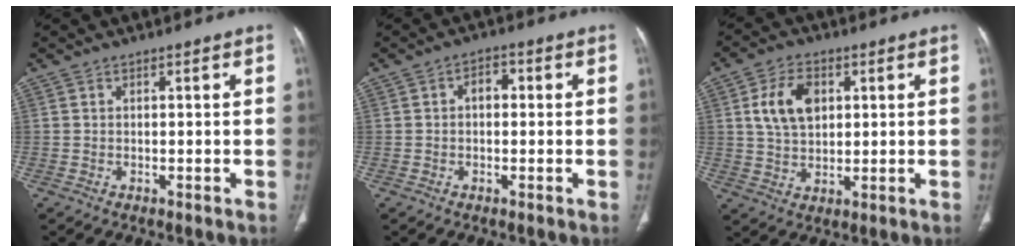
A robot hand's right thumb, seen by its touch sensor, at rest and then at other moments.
{"total": 3.2, "force": [0.2, 2.1, 2.3], "torque": [-0.027, 0.014, -0.002]}
{"total": 9.1, "force": [2.5, 5.9, 6.4], "torque": [-0.106, -0.004, 0.049]}